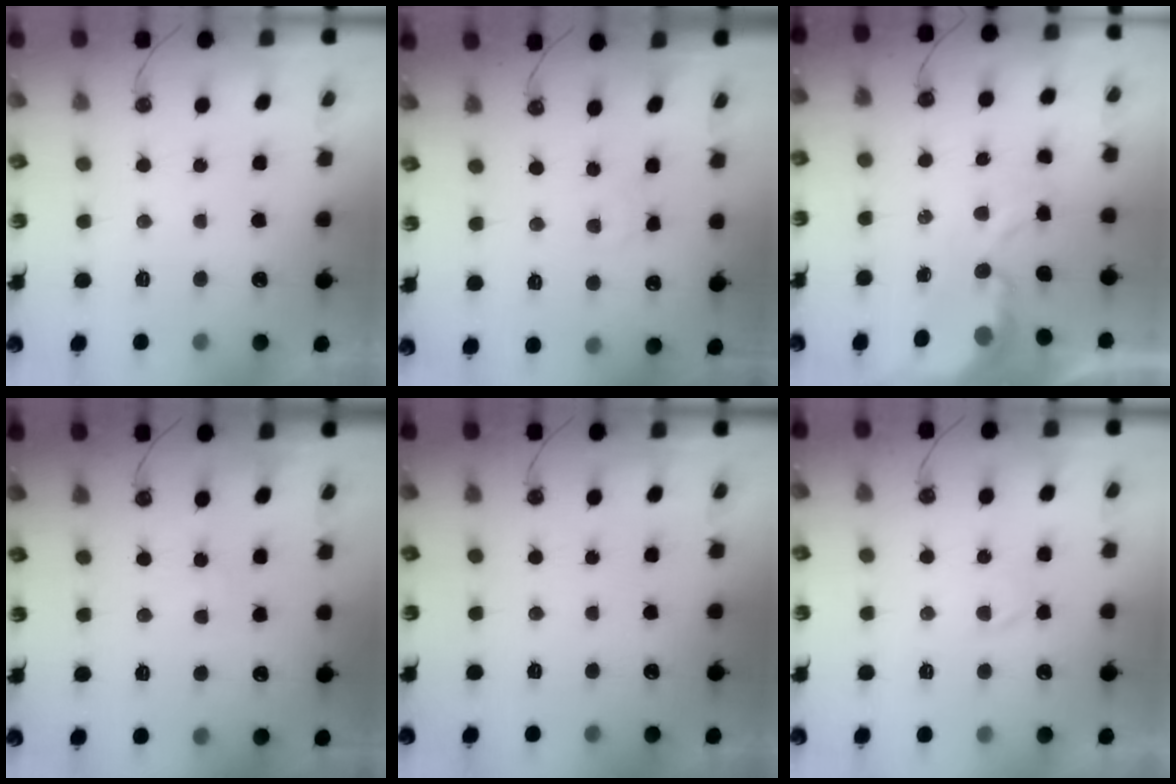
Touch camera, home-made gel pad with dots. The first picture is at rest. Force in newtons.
{"total": 2.8, "press": 2.8, "slide": 0.5}
{"total": 3.9, "press": 3.9, "slide": 0.3}
{"total": 3.0, "press": 2.9, "slide": 0.4}
{"total": 0.0}
{"total": 2.8, "press": 2.8, "slide": 0.4}